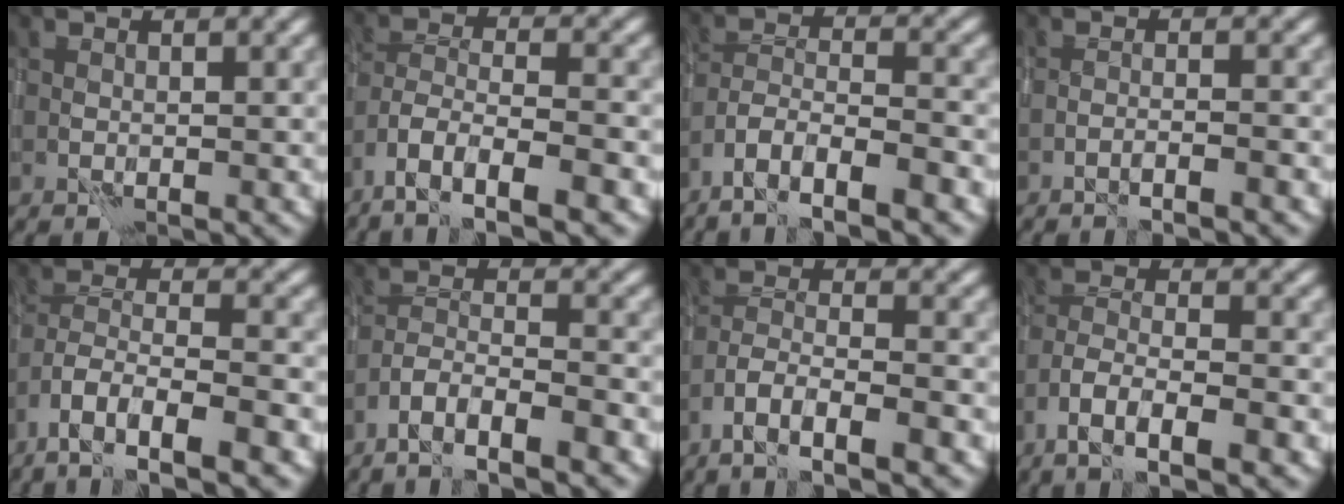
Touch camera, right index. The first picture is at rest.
{"total": 7.6, "force": [-5.2, 2.1, 5.2], "torque": [-0.089, 0.001, -0.094]}
{"total": 6.5, "force": [-4.7, 1.4, 4.2], "torque": [-0.073, 0.003, -0.087]}
{"total": 1.8, "force": [-1.4, -0.3, 1.1], "torque": [-0.018, 0.016, -0.025]}
{"total": 8.7, "force": [-5.8, 2.6, 5.9], "torque": [-0.105, 0.000, -0.106]}
{"total": 5.4, "force": [-4.1, 0.9, 3.4], "torque": [-0.058, 0.003, -0.075]}
{"total": 5.6, "force": [-3.8, 1.1, 4.0], "torque": [-0.072, 0.003, -0.068]}
{"total": 6.3, "force": [-4.0, 1.6, 4.6], "torque": [-0.082, 0.002, -0.072]}